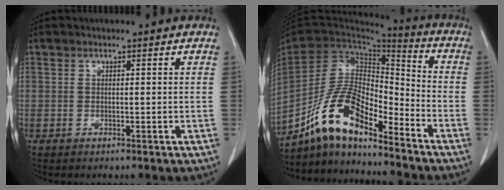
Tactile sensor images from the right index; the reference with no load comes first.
{"total": 13.0, "force": [-9.8, 4.2, 7.3], "torque": [-0.144, 0.029, -0.179]}